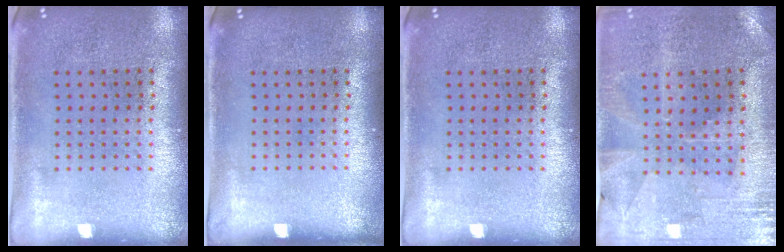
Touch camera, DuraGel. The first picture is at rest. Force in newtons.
{"total": 0.0}
{"total": 0.0}
{"total": 0.7, "press": 0.6, "slide": 0.3}